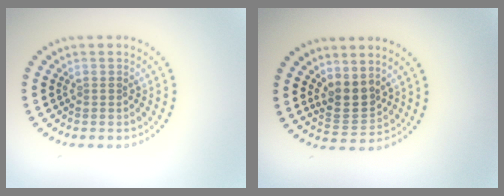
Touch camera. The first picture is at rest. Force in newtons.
{"total": 2.7, "press": 2.3, "slide": 1.5}